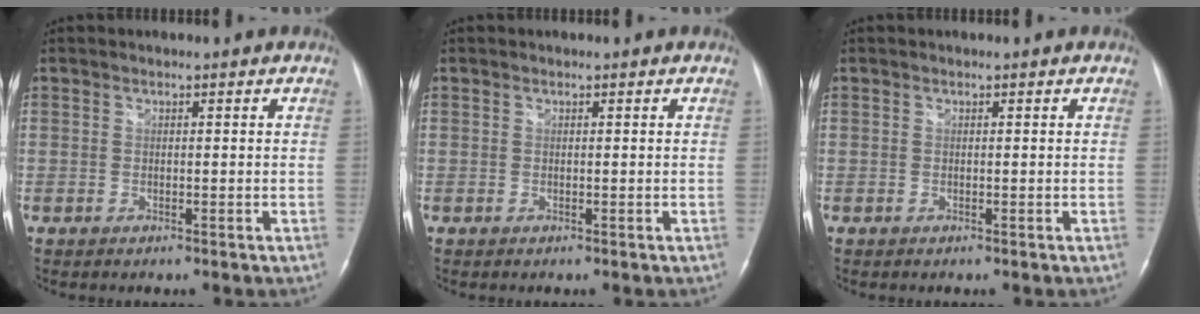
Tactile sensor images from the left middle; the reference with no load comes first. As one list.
[{"total": 0.0}, {"total": 0.0}]